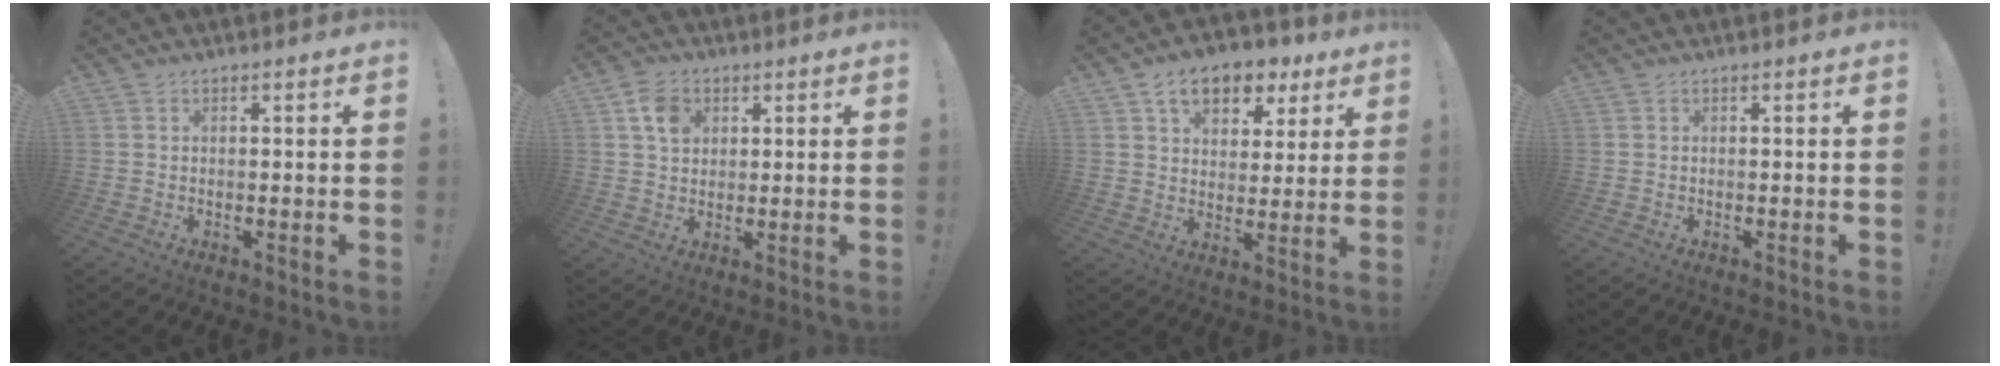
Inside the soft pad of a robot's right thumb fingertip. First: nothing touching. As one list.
[{"total": 7.2, "force": [3.0, 5.6, 3.2], "torque": [-0.051, 0.000, 0.057]}, {"total": 11.4, "force": [6.5, 7.3, 6.0], "torque": [-0.086, -0.032, 0.120]}, {"total": 0.0}]